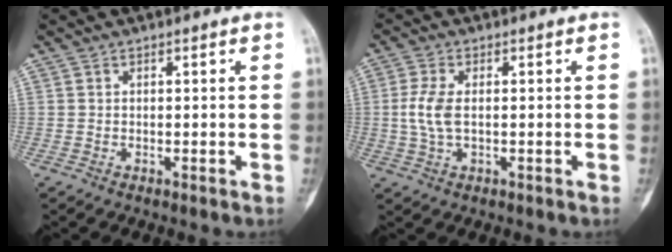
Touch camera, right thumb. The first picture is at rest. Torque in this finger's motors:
{"motor_torque": [1.23, 0.46, 0.54, -0.41, 0.10]}